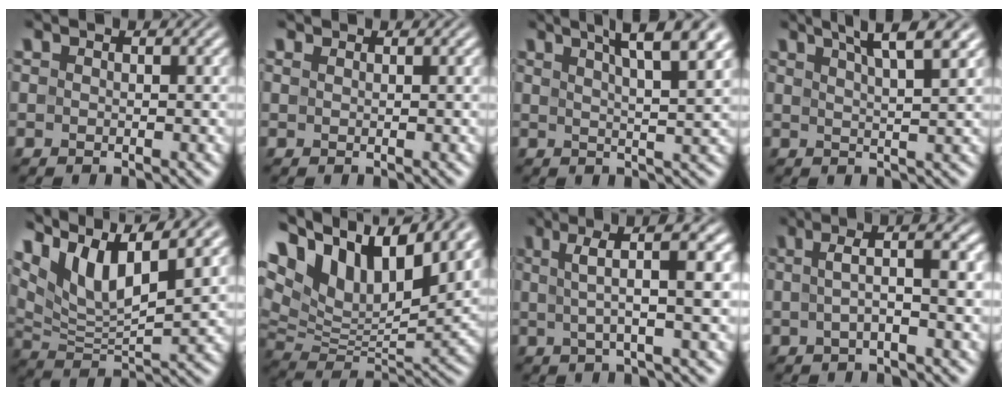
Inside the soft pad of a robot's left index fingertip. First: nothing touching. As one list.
[{"total": 0.7, "force": [0.6, 0.2, 0.2], "torque": [-0.006, -0.001, 0.009]}, {"total": 7.7, "force": [4.5, 2.0, 6.0], "torque": [-0.054, 0.027, 0.042]}, {"total": 6.6, "force": [4.3, 1.8, 4.7], "torque": [-0.042, 0.026, 0.037]}, {"total": 8.8, "force": [5.8, 2.5, 6.1], "torque": [-0.124, 0.002, 0.109]}, {"total": 15.4, "force": [9.0, 7.1, 10.2], "torque": [-0.203, 0.040, 0.161]}, {"total": 6.0, "force": [1.2, 1.4, 5.8], "torque": [-0.084, 0.021, 0.014]}, {"total": 4.1, "force": [0.3, 0.9, 4.0], "torque": [-0.066, 0.017, 0.001]}]